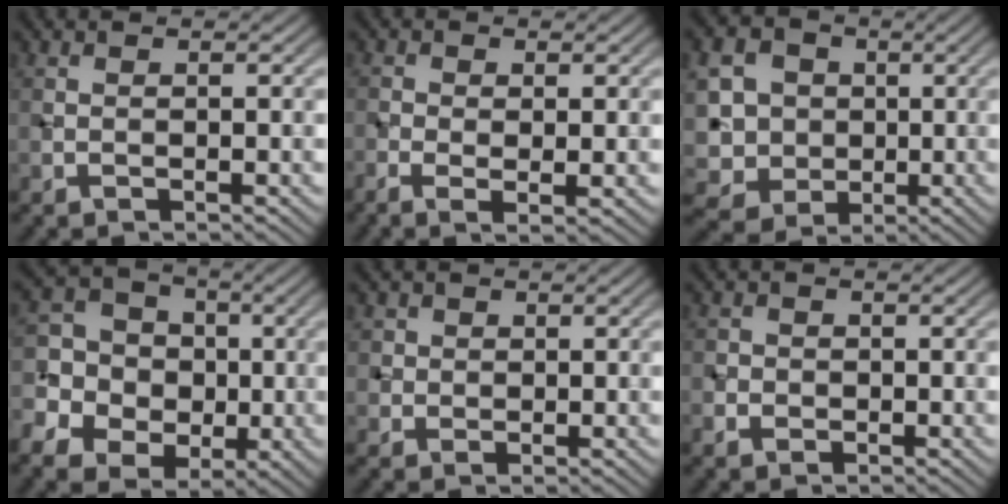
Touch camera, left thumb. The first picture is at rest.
{"total": 3.1, "force": [-0.7, 1.2, 2.8], "torque": [-0.061, -0.007, -0.012]}
{"total": 8.7, "force": [0.6, 8.0, 3.5], "torque": [-0.126, -0.007, -0.005]}
{"total": 10.1, "force": [-2.1, 8.7, 4.5], "torque": [-0.125, -0.002, -0.058]}
{"total": 2.7, "force": [0.9, 2.4, 0.7], "torque": [-0.024, -0.005, 0.021]}
{"total": 2.0, "force": [-0.6, 1.9, 0.6], "torque": [-0.008, -0.005, -0.012]}